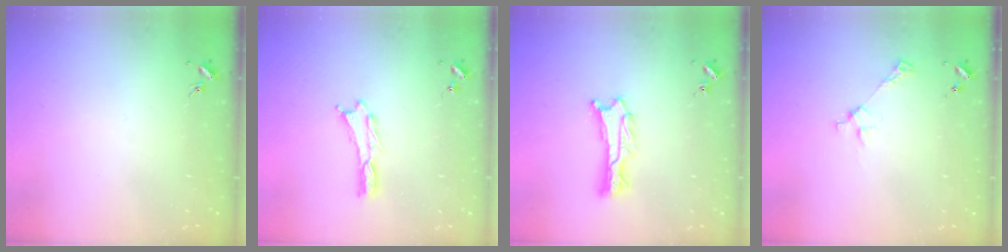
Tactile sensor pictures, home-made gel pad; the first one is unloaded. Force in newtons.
{"total": 0.0}
{"total": 1.2, "press": 1.2, "slide": 0.1}
{"total": 2.9, "press": 2.9, "slide": 0.2}